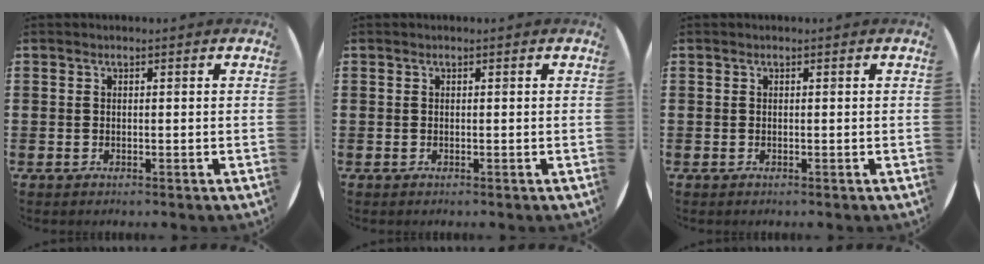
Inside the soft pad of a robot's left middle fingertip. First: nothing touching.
{"total": 0.0}
{"total": 0.0}